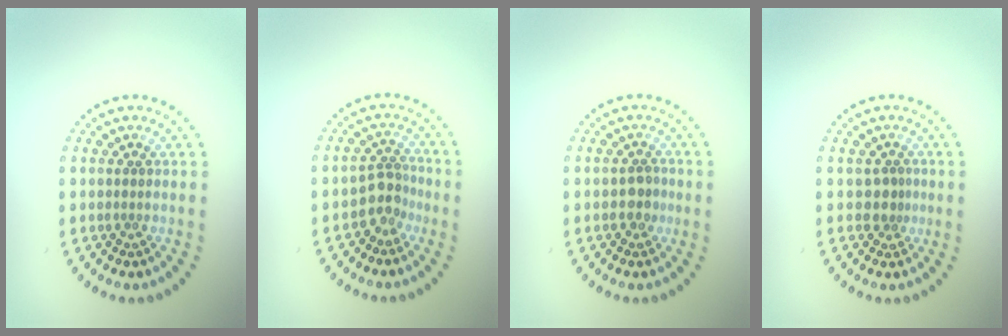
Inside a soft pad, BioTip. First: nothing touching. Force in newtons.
{"total": 2.5, "press": 1.9, "slide": 1.6}
{"total": 1.6, "press": 1.6, "slide": 0.5}
{"total": 1.3, "press": 0.8, "slide": 1.1}